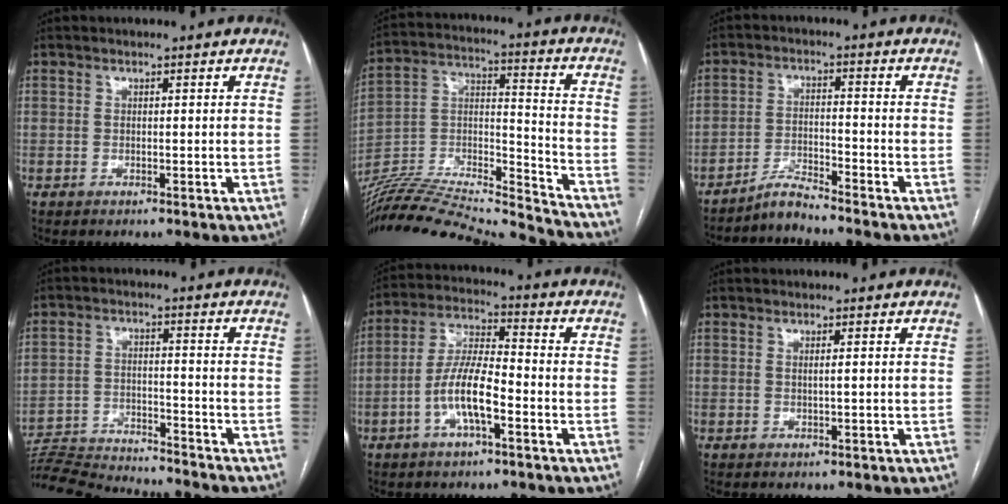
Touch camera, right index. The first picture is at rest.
{"total": 30.0, "force": [-28.0, 1.8, 10.7], "torque": [-0.193, -0.014, -0.441]}
{"total": 4.1, "force": [-4.0, -1.0, 0.4], "torque": [-0.011, -0.018, -0.074]}
{"total": 16.0, "force": [-15.5, 0.4, 3.9], "torque": [-0.066, 0.000, -0.242]}
{"total": 9.1, "force": [-3.2, 2.2, 8.2], "torque": [-0.167, 0.010, -0.062]}
{"total": 0.8, "force": [0.2, -0.1, 0.7], "torque": [-0.015, 0.000, 0.002]}